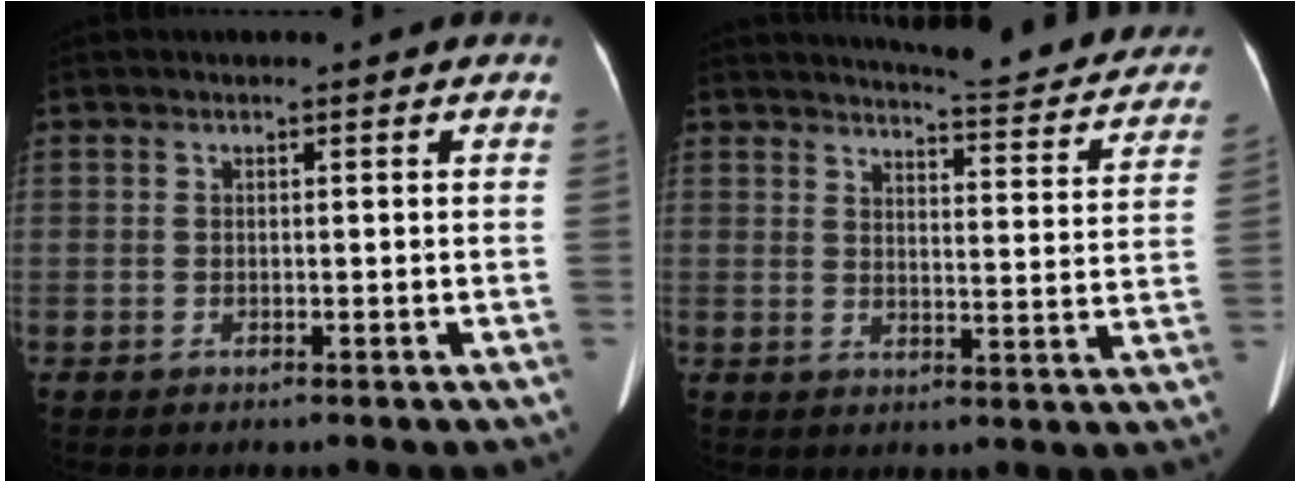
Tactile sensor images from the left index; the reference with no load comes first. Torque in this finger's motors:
{"motor_torque": [0.31, -0.52, 0.01, 0.05]}